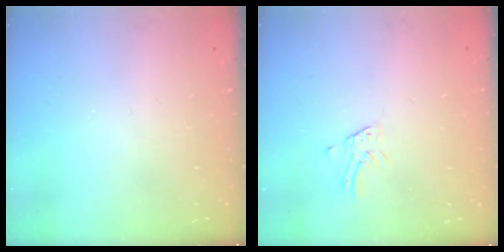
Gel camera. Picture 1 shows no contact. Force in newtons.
{"total": 1.3, "press": 1.3, "slide": 0.1}